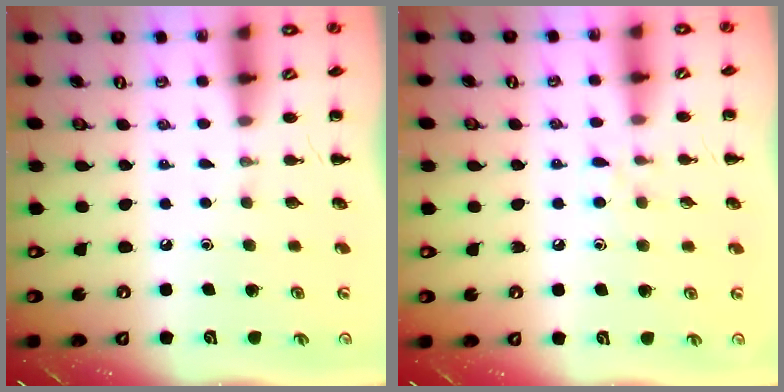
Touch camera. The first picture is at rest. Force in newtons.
{"total": 6.7, "press": 6.4, "slide": 1.9}